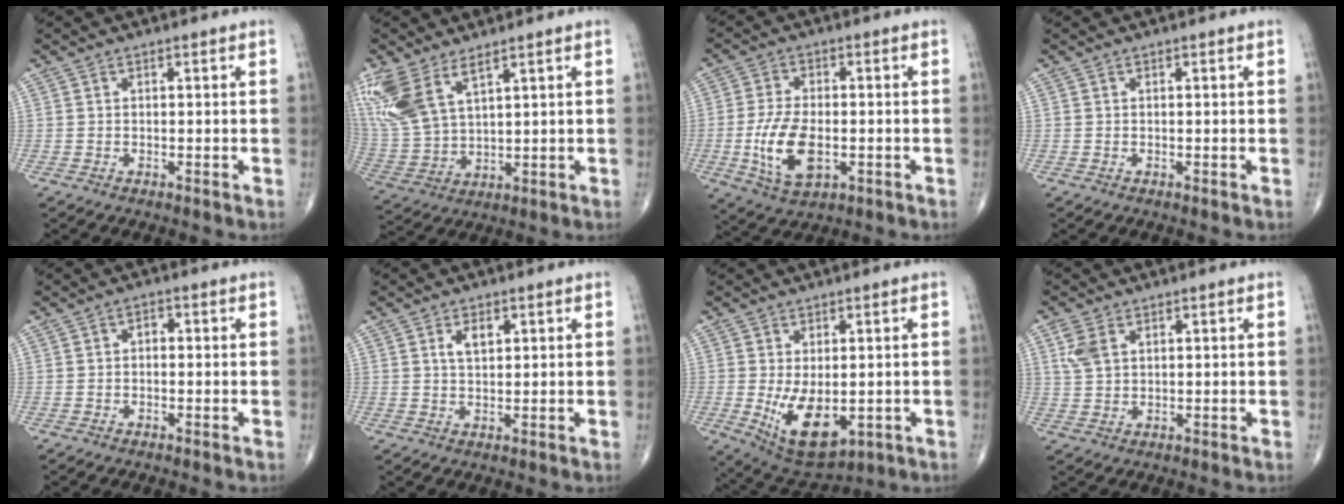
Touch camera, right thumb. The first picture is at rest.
{"total": 13.3, "force": [7.7, 6.0, 9.1], "torque": [-0.207, -0.023, 0.171]}
{"total": 10.8, "force": [-2.3, 5.6, 8.9], "torque": [-0.172, -0.002, -0.036]}
{"total": 0.0}
{"total": 1.4, "force": [-0.1, 1.0, 1.0], "torque": [-0.004, 0.008, -0.008]}
{"total": 3.2, "force": [1.3, 1.7, 2.4], "torque": [-0.036, -0.005, 0.023]}
{"total": 10.7, "force": [-1.7, 5.8, 8.8], "torque": [-0.138, -0.016, -0.006]}
{"total": 4.5, "force": [1.9, 2.8, 3.0], "torque": [-0.064, 0.003, 0.044]}